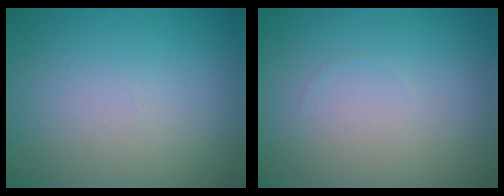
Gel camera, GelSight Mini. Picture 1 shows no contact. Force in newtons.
{"total": 0.0}